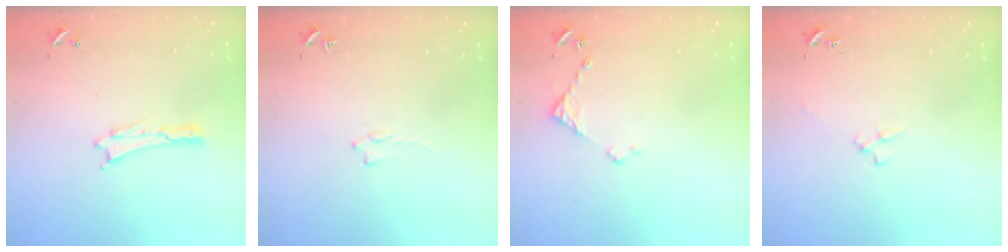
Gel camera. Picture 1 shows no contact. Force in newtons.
{"total": 0.8, "press": 0.7, "slide": 0.2}
{"total": 3.7, "press": 3.6, "slide": 0.3}
{"total": 2.4, "press": 2.4, "slide": 0.3}